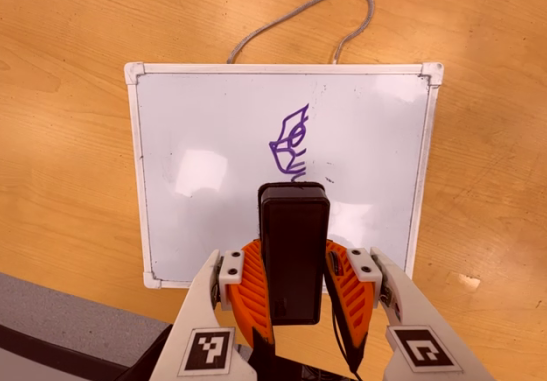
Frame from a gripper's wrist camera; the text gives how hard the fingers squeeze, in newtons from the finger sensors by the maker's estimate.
{"total": 6.8, "left": 6.2, "right": 7.5}